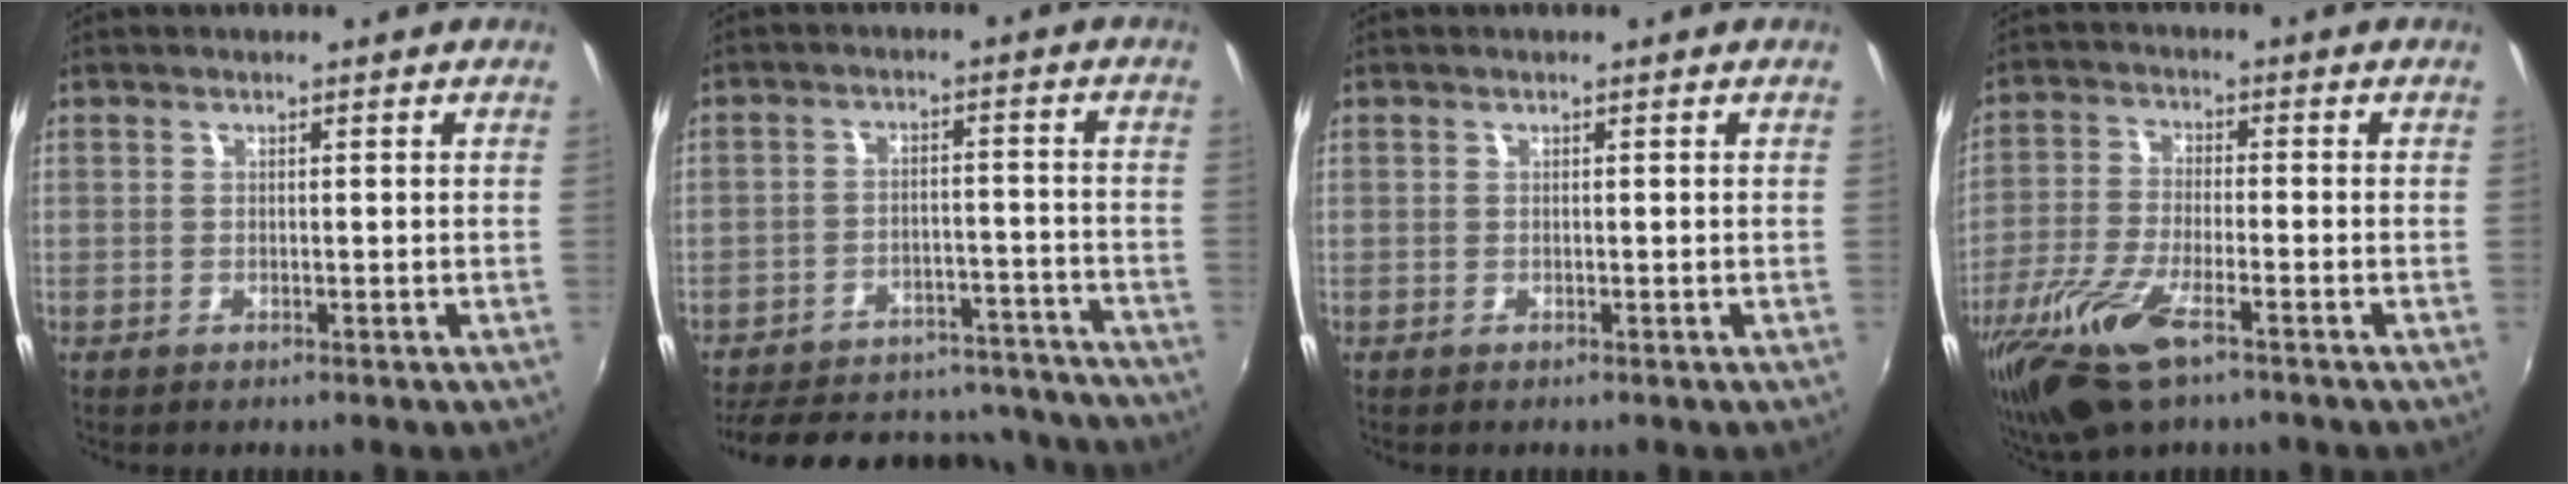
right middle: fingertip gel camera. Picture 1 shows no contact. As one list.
[{"total": 23.6, "force": [-20.1, 9.4, 8.0], "torque": [-0.172, 0.046, -0.240]}, {"total": 0.0}, {"total": 13.2, "force": [-7.9, 4.0, 9.8], "torque": [-0.218, -0.035, -0.155]}]